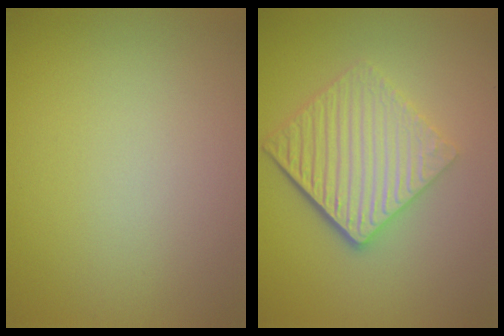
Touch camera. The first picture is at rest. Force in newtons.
{"total": 6.4, "press": 4.2, "slide": 4.8}